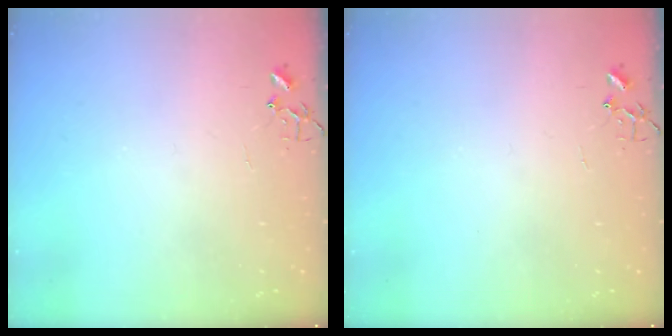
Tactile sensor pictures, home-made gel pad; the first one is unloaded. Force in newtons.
{"total": 0.0}